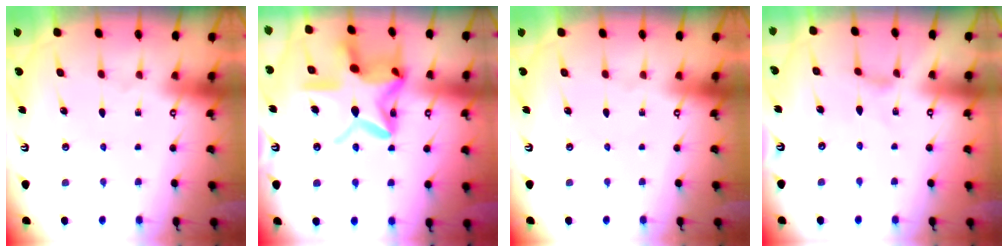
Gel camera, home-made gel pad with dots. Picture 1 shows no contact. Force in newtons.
{"total": 20.0, "press": 20.0, "slide": 1.6}
{"total": 0.0}
{"total": 0.0}